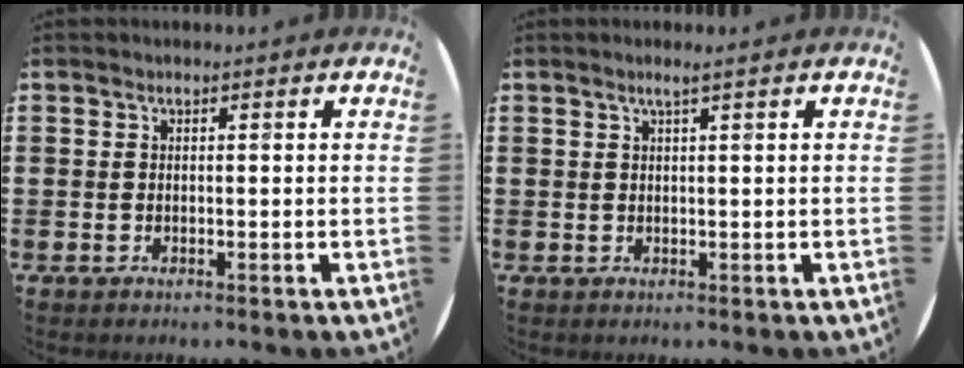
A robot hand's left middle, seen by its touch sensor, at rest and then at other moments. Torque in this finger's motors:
{"motor_torque": [0.38, -0.34, 0.17, 0.07]}